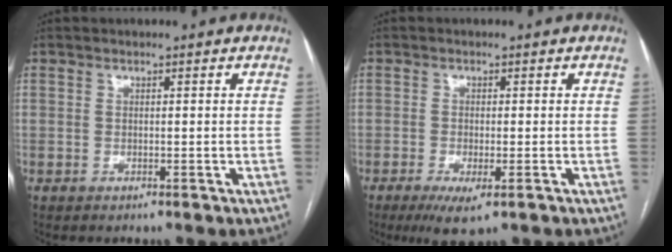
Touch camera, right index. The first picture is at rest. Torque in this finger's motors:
{"motor_torque": [0.83, -0.33, 0.21, 0.03]}